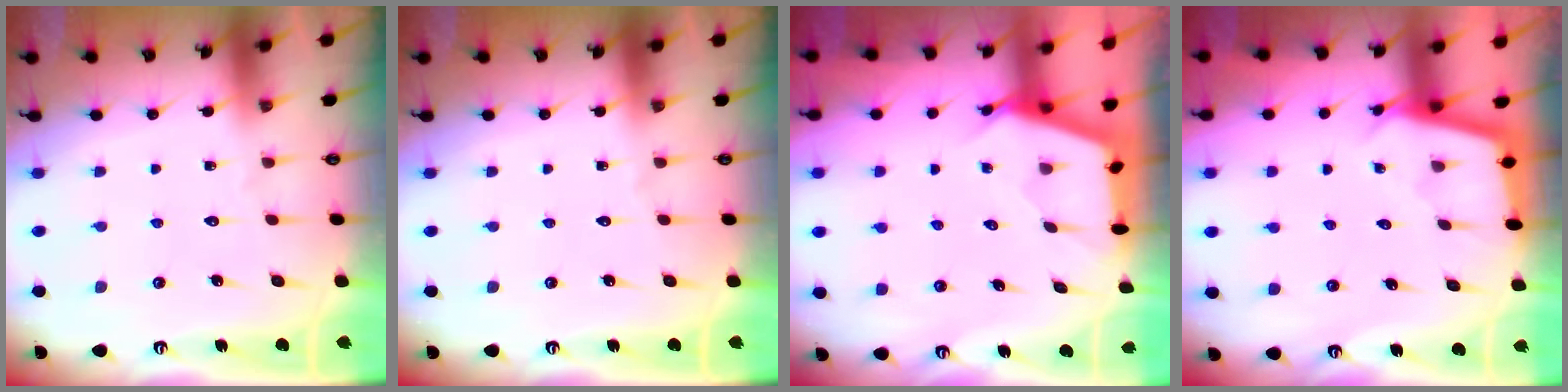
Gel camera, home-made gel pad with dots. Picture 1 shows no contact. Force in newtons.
{"total": 0.0}
{"total": 2.7, "press": 2.7, "slide": 0.3}
{"total": 2.7, "press": 2.7, "slide": 0.3}